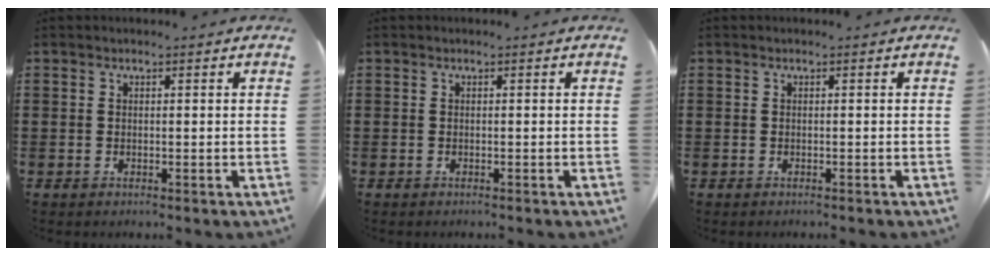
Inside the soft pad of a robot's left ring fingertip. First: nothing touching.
{"total": 0.0}
{"total": 0.0}